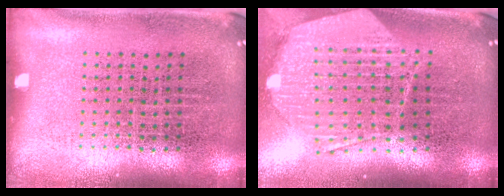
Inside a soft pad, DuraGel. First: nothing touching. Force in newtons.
{"total": 2.3, "press": 1.9, "slide": 1.3}